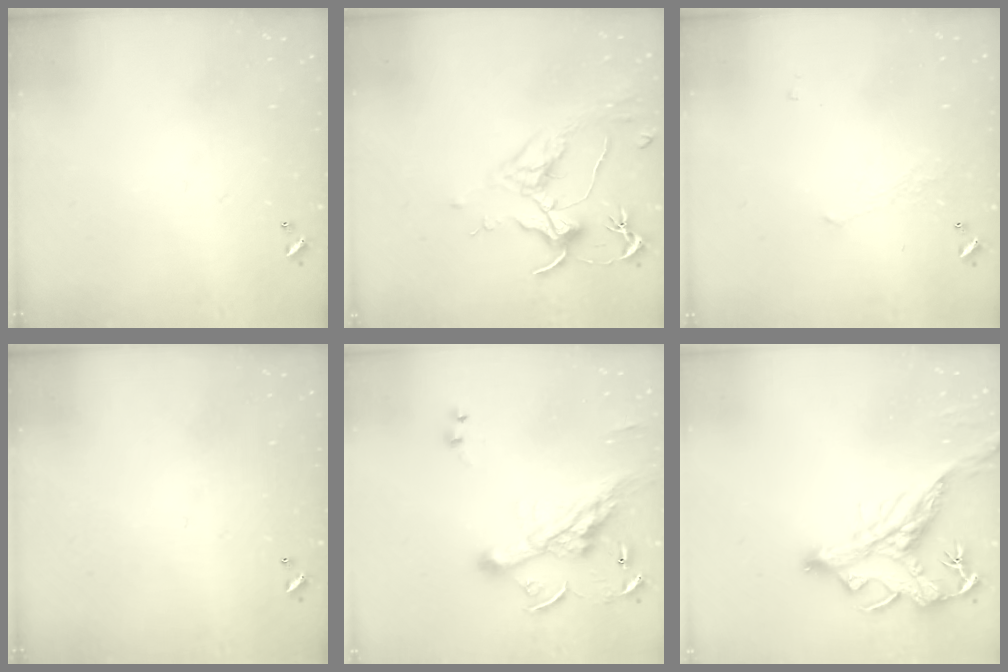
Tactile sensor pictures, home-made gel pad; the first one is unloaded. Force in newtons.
{"total": 1.6, "press": 1.4, "slide": 0.9}
{"total": 1.1, "press": 0.8, "slide": 0.7}
{"total": 0.0}
{"total": 8.5, "press": 8.4, "slide": 1.3}
{"total": 2.9, "press": 2.5, "slide": 1.4}